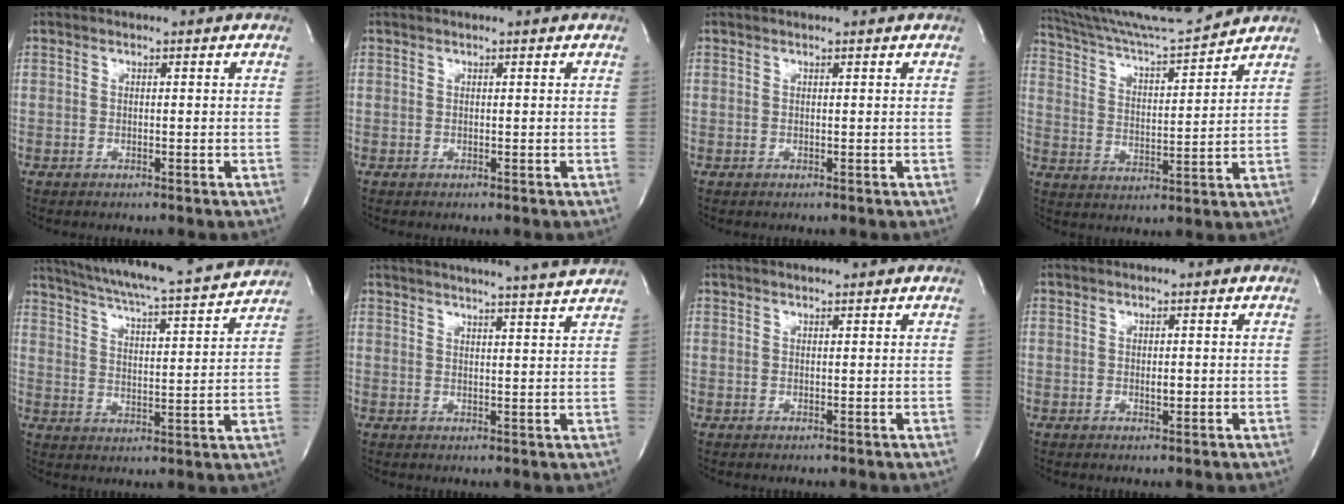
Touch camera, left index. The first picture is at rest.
{"total": 0.8, "force": [0.7, -0.1, 0.3], "torque": [-0.004, 0.003, 0.012]}
{"total": 1.0, "force": [0.9, -0.1, 0.4], "torque": [-0.007, 0.004, 0.015]}
{"total": 13.6, "force": [13.0, -0.9, 3.7], "torque": [-0.080, -0.010, 0.220]}
{"total": 19.2, "force": [17.7, 0.6, 7.5], "torque": [-0.128, -0.012, 0.250]}
{"total": 13.6, "force": [12.7, -1.4, 4.7], "torque": [-0.081, -0.026, 0.158]}
{"total": 1.4, "force": [1.3, -0.1, 0.6], "torque": [-0.009, 0.009, 0.022]}
{"total": 0.9, "force": [-0.2, 0.4, 0.8], "torque": [-0.017, -0.004, -0.003]}